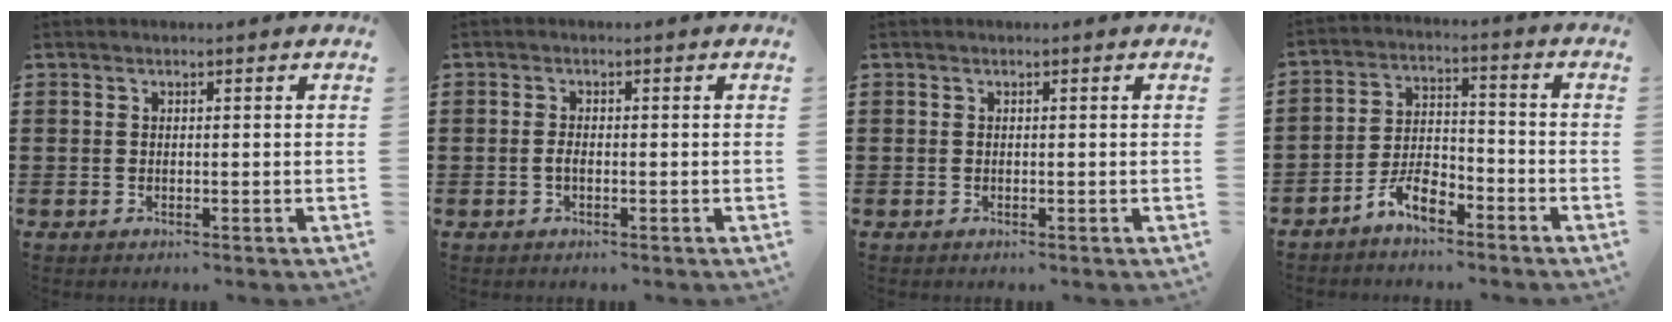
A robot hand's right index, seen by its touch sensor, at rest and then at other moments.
{"total": 1.4, "force": [-0.4, 0.5, 1.2], "torque": [-0.025, -0.001, -0.008]}
{"total": 0.0}
{"total": 6.2, "force": [-4.4, 2.4, 3.5], "torque": [-0.078, 0.010, -0.087]}